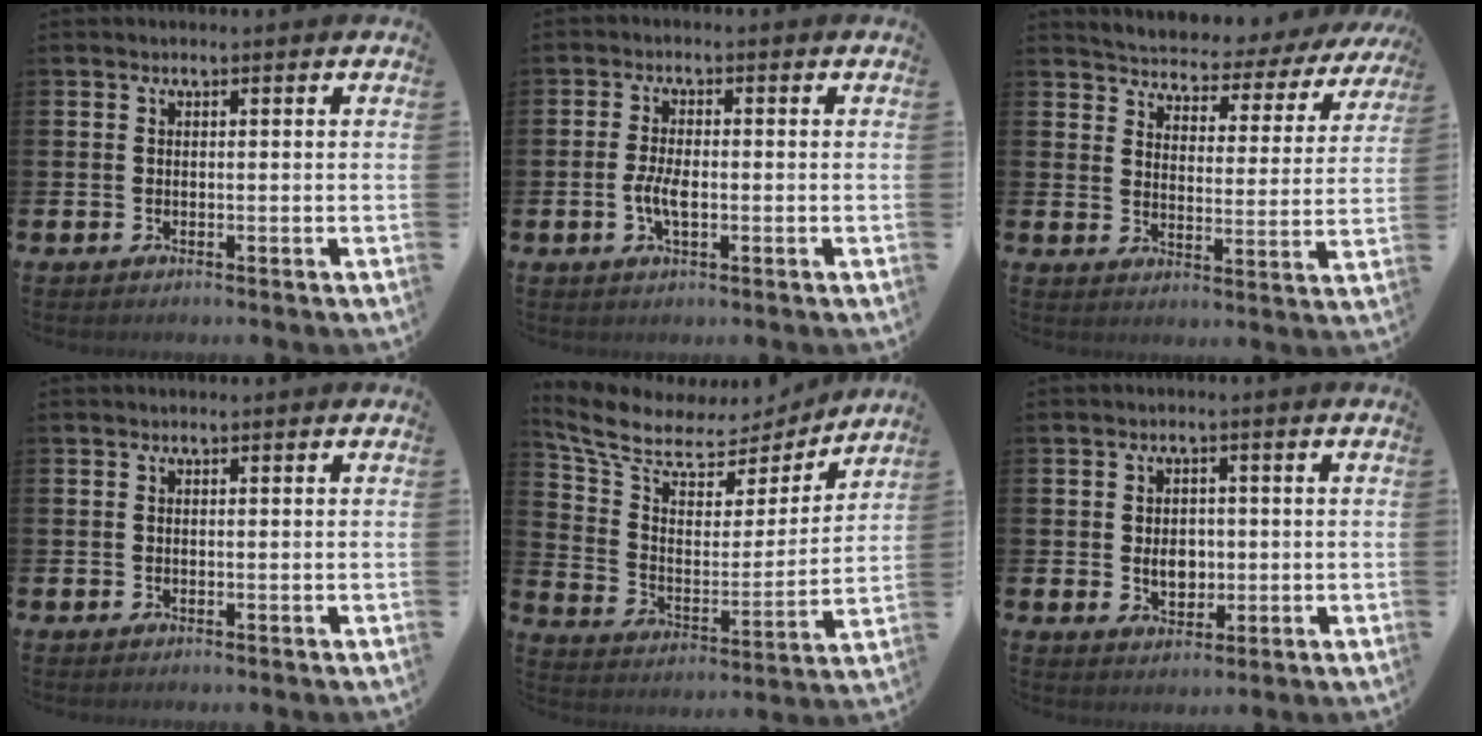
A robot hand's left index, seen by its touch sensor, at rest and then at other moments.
{"total": 3.5, "force": [-0.4, 1.4, 3.2], "torque": [-0.056, -0.003, -0.012]}
{"total": 3.9, "force": [3.8, 0.9, 0.4], "torque": [-0.027, -0.040, 0.056]}
{"total": 0.0}
{"total": 8.7, "force": [7.4, 3.8, 2.8], "torque": [-0.094, -0.050, 0.125]}
{"total": 3.7, "force": [0.1, 2.7, 2.5], "torque": [-0.030, -0.001, -0.005]}